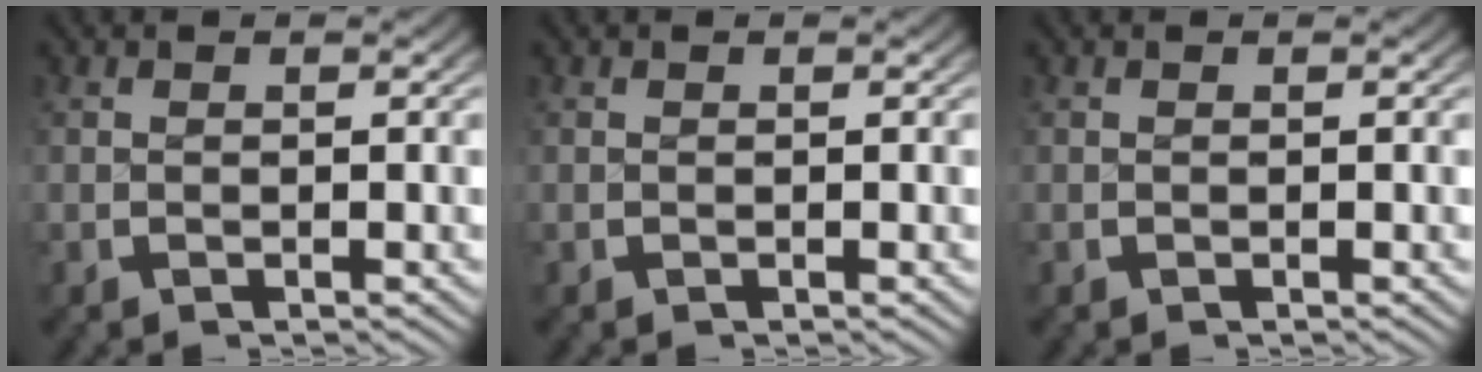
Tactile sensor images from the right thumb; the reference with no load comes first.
{"total": 0.0}
{"total": 0.0}